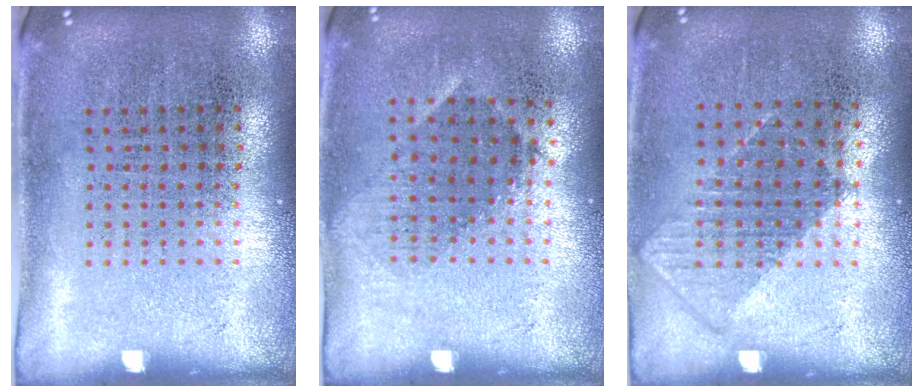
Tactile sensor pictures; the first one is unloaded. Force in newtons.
{"total": 0.9, "press": 0.7, "slide": 0.5}
{"total": 0.8, "press": 0.6, "slide": 0.4}